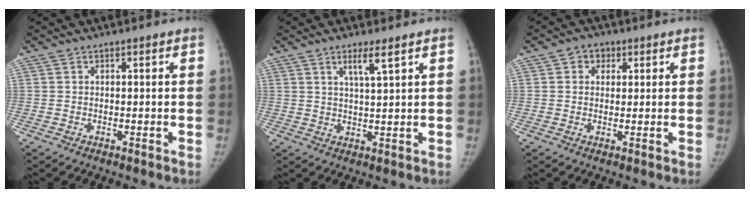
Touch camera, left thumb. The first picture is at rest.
{"total": 4.2, "force": [2.5, 0.2, 3.4], "torque": [-0.066, -0.018, 0.048]}
{"total": 3.2, "force": [1.3, 2.7, 1.2], "torque": [0.002, -0.001, 0.013]}